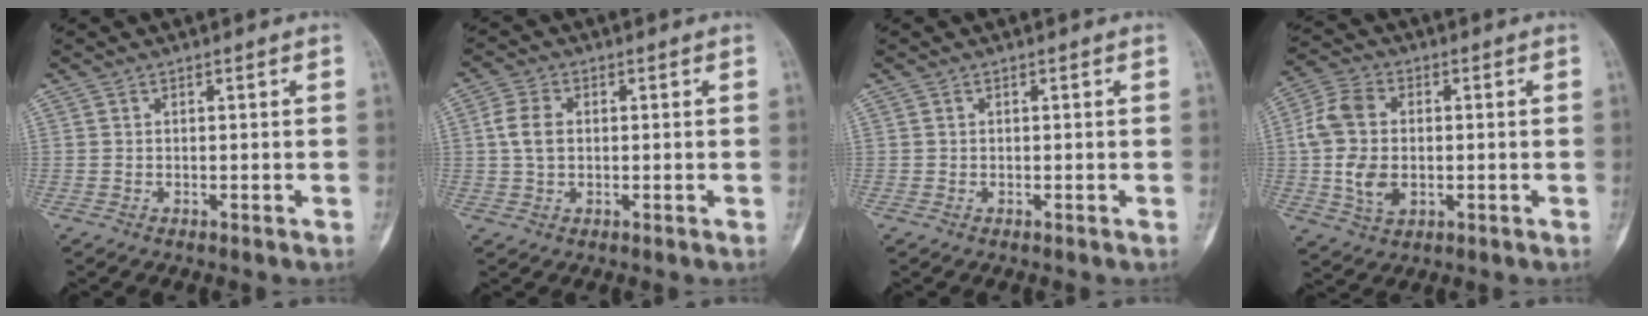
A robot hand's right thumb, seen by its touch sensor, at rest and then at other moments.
{"total": 5.0, "force": [0.6, 3.4, 3.5], "torque": [-0.069, 0.005, 0.006]}
{"total": 0.0}
{"total": 11.1, "force": [-0.3, 7.5, 8.1], "torque": [-0.151, 0.007, -0.009]}